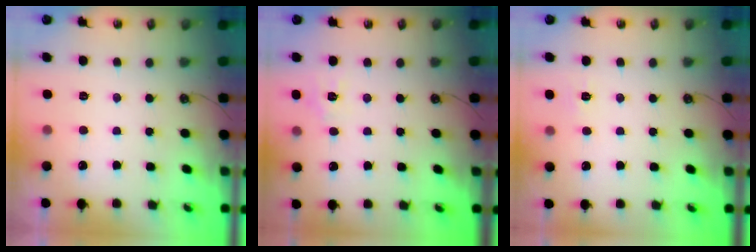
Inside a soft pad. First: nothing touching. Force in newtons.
{"total": 6.3, "press": 6.3, "slide": 0.8}
{"total": 3.7, "press": 3.7, "slide": 0.5}